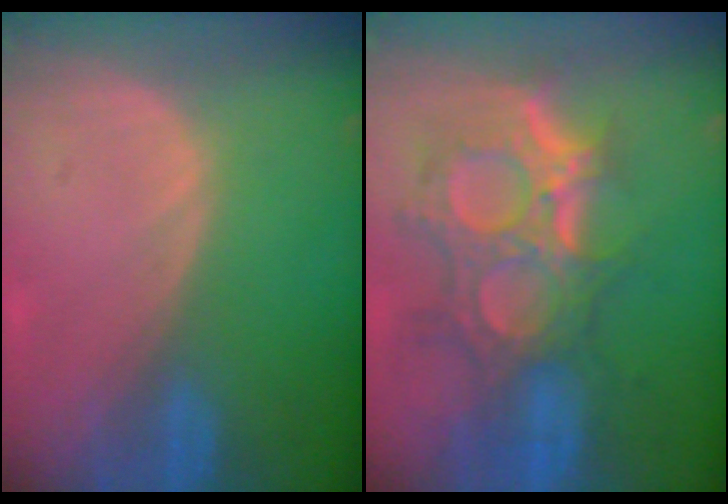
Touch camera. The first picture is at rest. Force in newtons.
{"total": 11.9, "press": 10.6, "slide": 5.2}